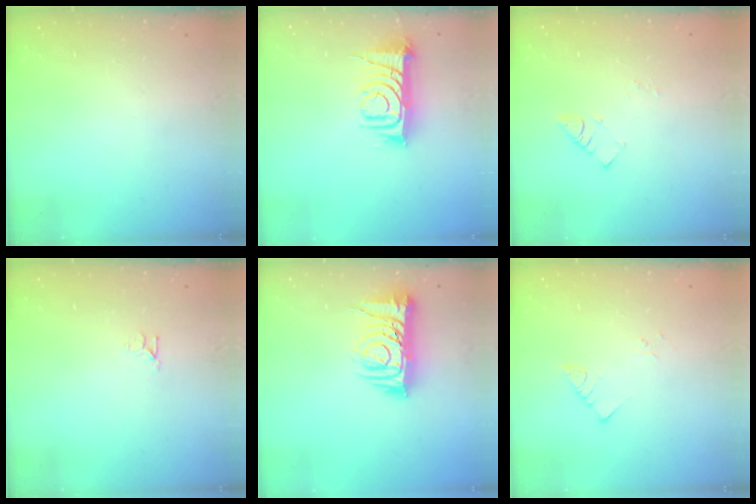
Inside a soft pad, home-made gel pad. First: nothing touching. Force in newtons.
{"total": 9.7, "press": 9.6, "slide": 1.2}
{"total": 4.0, "press": 4.0, "slide": 0.4}
{"total": 3.3, "press": 3.3, "slide": 0.2}
{"total": 9.9, "press": 9.8, "slide": 1.4}
{"total": 2.8, "press": 2.8, "slide": 0.2}